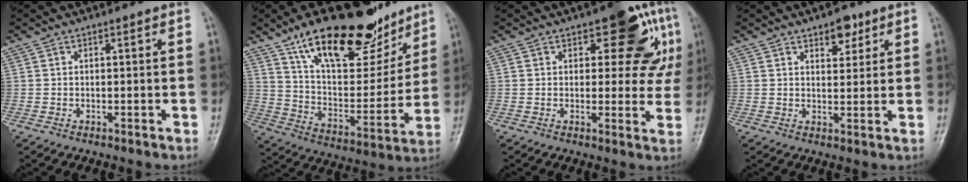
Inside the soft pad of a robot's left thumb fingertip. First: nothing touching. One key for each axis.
{"total": 23.8, "fx": 15.9, "fy": 10.0, "fz": 14.6, "tx": -0.180, "ty": -0.062, "tz": 0.264}
{"total": 12.3, "fx": 4.6, "fy": 5.9, "fz": 9.8, "tx": -0.062, "ty": -0.010, "tz": 0.050}
{"total": 4.5, "fx": 2.8, "fy": 2.4, "fz": 2.6, "tx": -0.015, "ty": -0.015, "tz": 0.039}